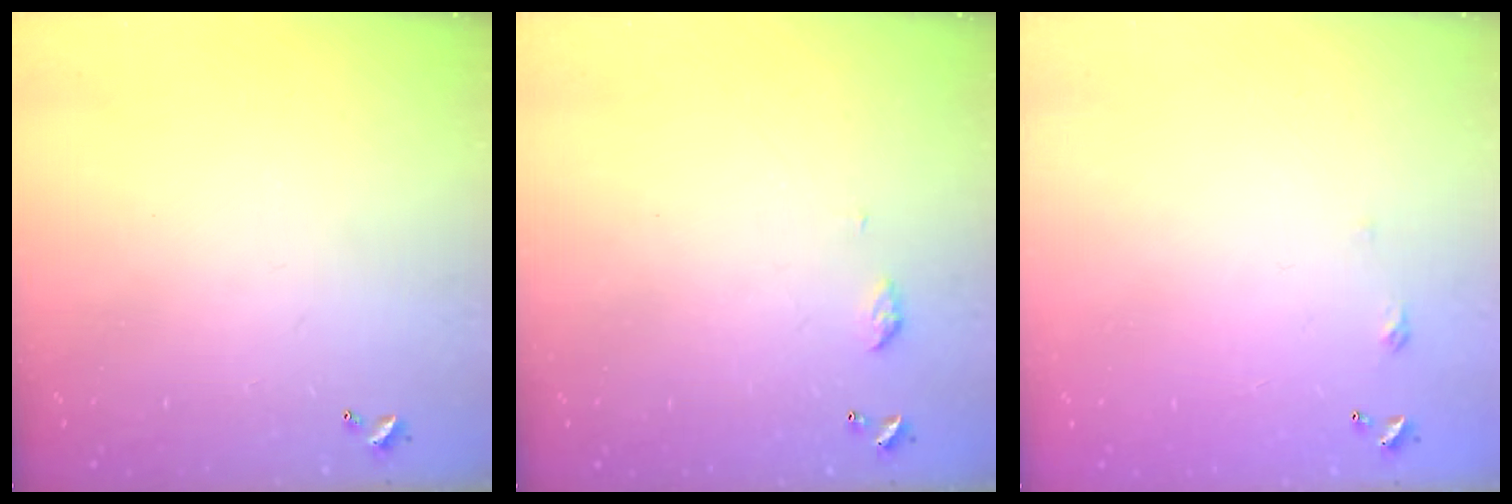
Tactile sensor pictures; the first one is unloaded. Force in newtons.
{"total": 4.6, "press": 4.5, "slide": 0.6}
{"total": 2.7, "press": 2.6, "slide": 0.4}